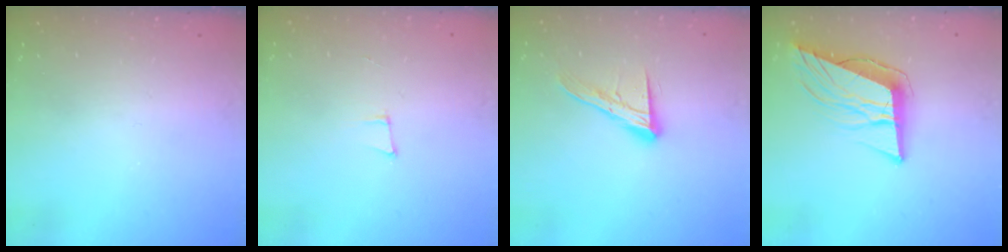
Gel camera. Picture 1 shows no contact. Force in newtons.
{"total": 5.0, "press": 4.1, "slide": 2.9}
{"total": 13.4, "press": 13.3, "slide": 1.1}
{"total": 12.4, "press": 11.9, "slide": 3.6}